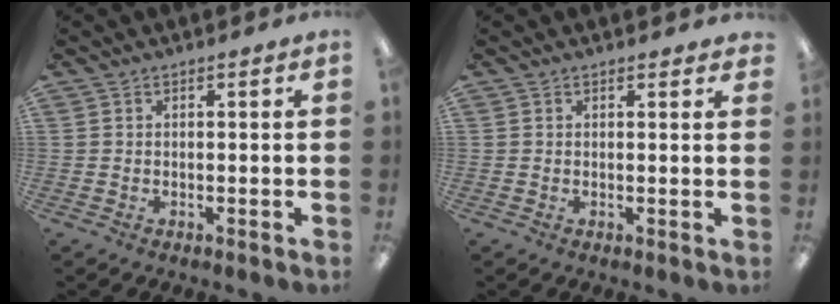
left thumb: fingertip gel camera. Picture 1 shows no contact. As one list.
[{"total": 0.7, "force": [0.6, 0.2, 0.1], "torque": [0.005, -0.003, 0.010]}]